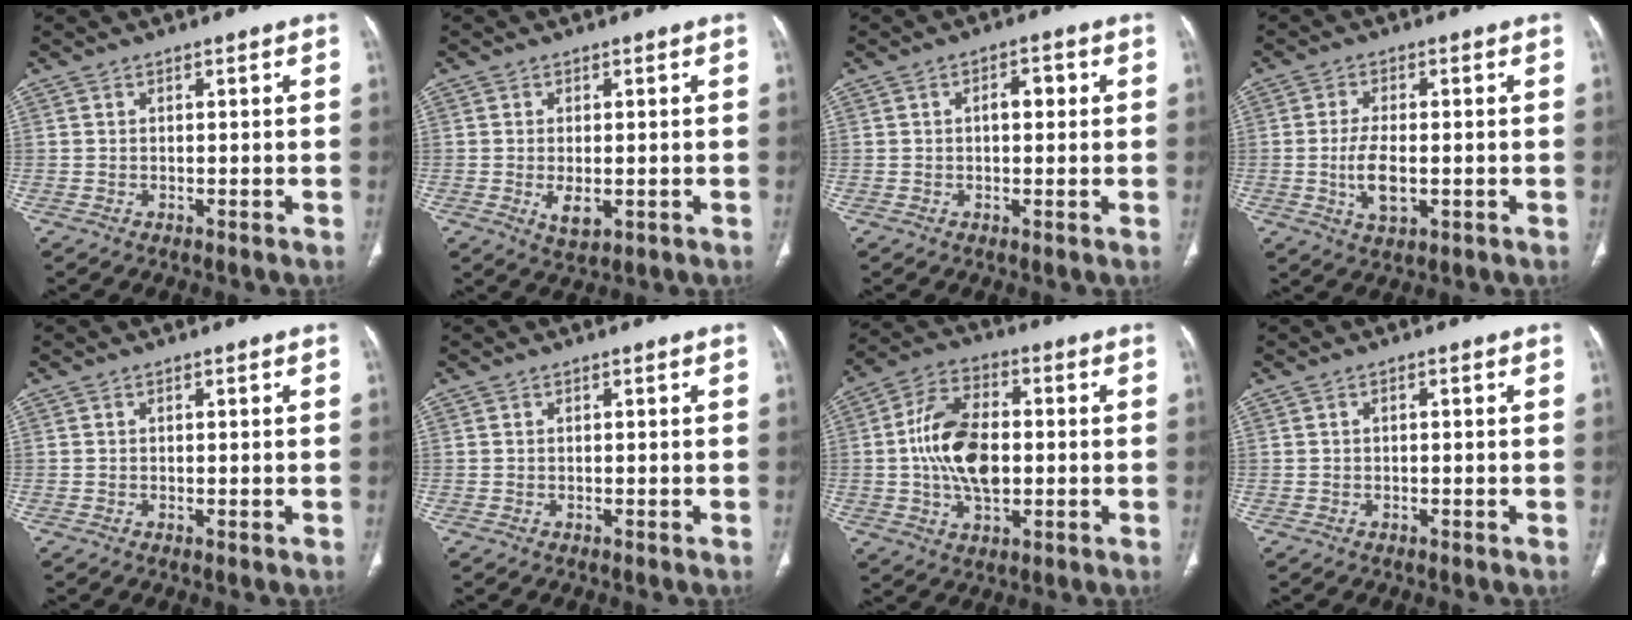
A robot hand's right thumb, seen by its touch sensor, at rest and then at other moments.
{"total": 4.0, "force": [-0.8, 2.0, 3.3], "torque": [-0.056, -0.008, -0.006]}
{"total": 3.4, "force": [0.5, 1.9, 2.8], "torque": [-0.035, 0.011, 0.005]}
{"total": 6.6, "force": [-1.0, 3.1, 5.7], "torque": [-0.110, -0.004, -0.013]}
{"total": 0.0}
{"total": 0.0}
{"total": 14.1, "force": [-0.2, 8.2, 11.4], "torque": [-0.203, 0.016, -0.005]}
{"total": 0.0}